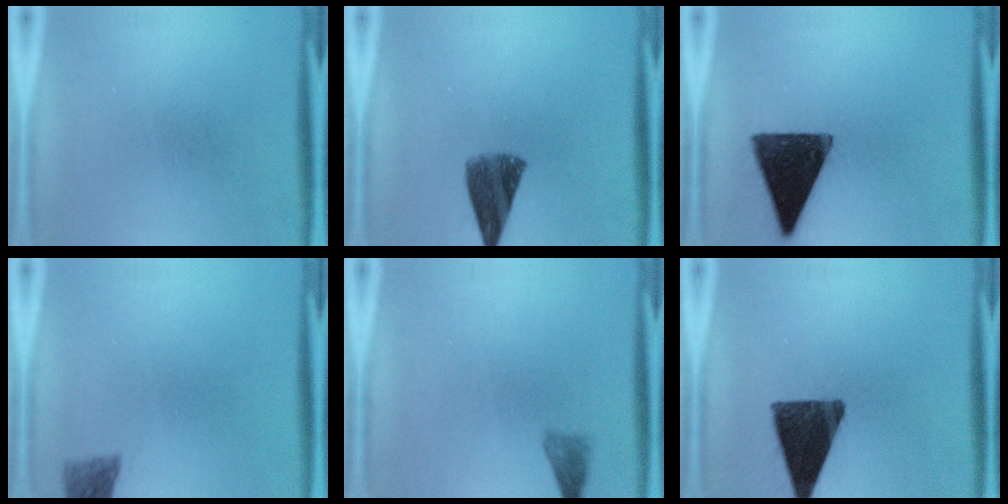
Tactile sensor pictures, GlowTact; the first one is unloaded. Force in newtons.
{"total": 7.6}
{"total": 14.9}
{"total": 2.8}
{"total": 1.7}
{"total": 13.0}